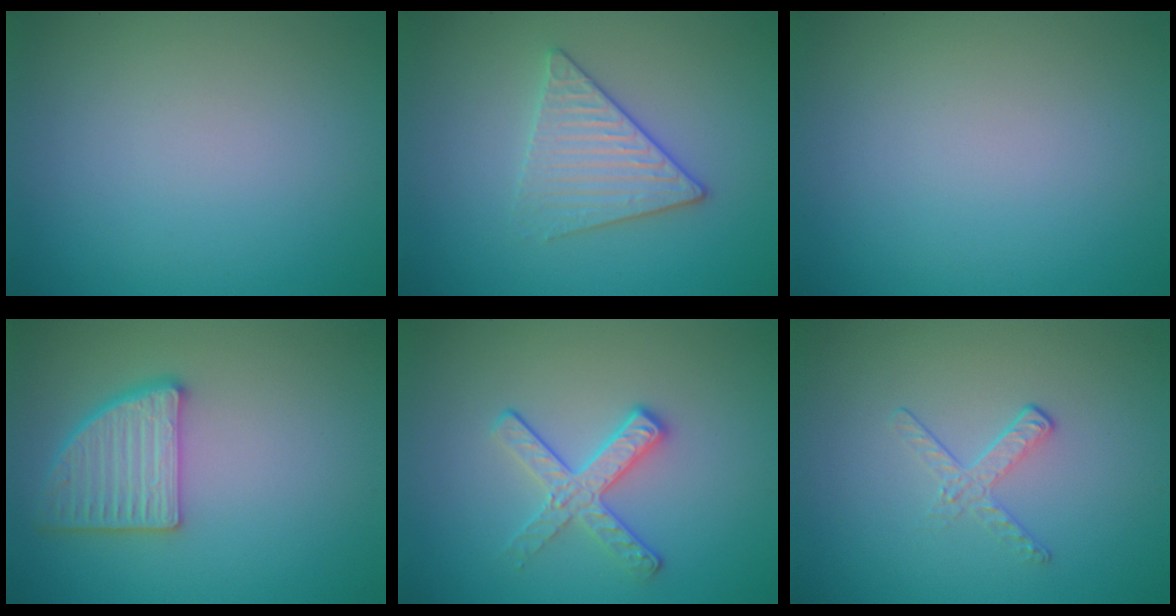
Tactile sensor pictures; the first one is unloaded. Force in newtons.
{"total": 3.4, "press": 3.1, "slide": 1.3}
{"total": 0.0}
{"total": 4.2, "press": 3.9, "slide": 1.6}
{"total": 2.9, "press": 2.6, "slide": 1.4}
{"total": 1.7, "press": 0.7, "slide": 1.5}